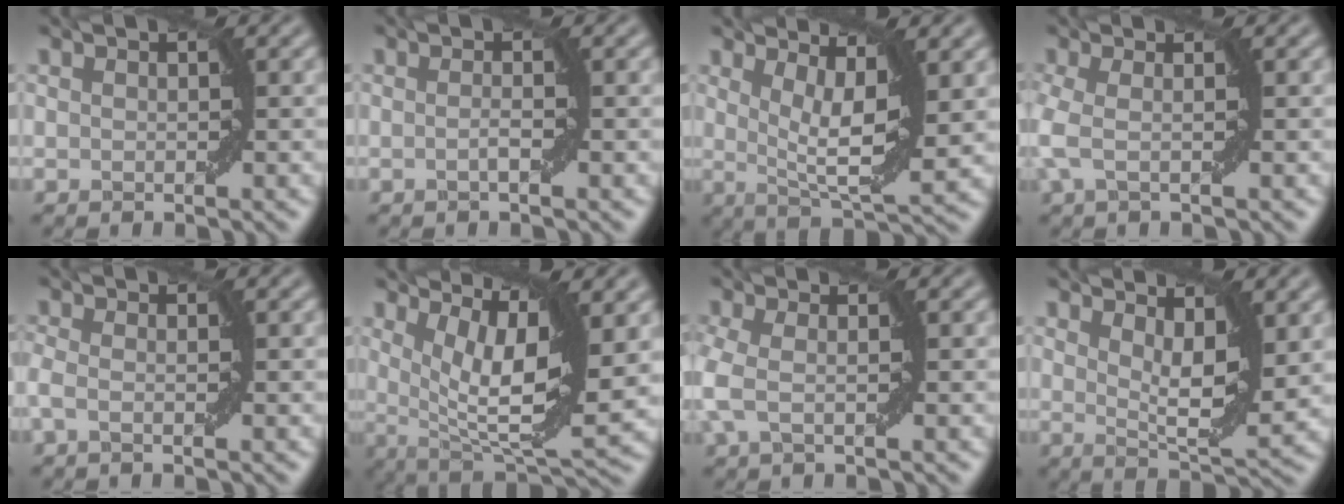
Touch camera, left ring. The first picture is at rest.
{"total": 1.0, "force": [-0.3, 0.0, 1.0], "torque": [-0.018, 0.000, -0.005]}
{"total": 6.1, "force": [2.1, 1.6, 5.5], "torque": [-0.089, -0.009, 0.039]}
{"total": 2.6, "force": [-0.1, 0.5, 2.5], "torque": [-0.063, 0.001, -0.008]}
{"total": 1.4, "force": [-0.3, 0.3, 1.4], "torque": [-0.030, -0.002, -0.010]}
{"total": 9.0, "force": [2.7, 2.5, 8.2], "torque": [-0.131, -0.006, 0.052]}
{"total": 2.8, "force": [-0.1, 0.8, 2.7], "torque": [-0.071, 0.003, -0.010]}
{"total": 4.8, "force": [2.2, 1.4, 4.0], "torque": [-0.063, -0.011, 0.040]}